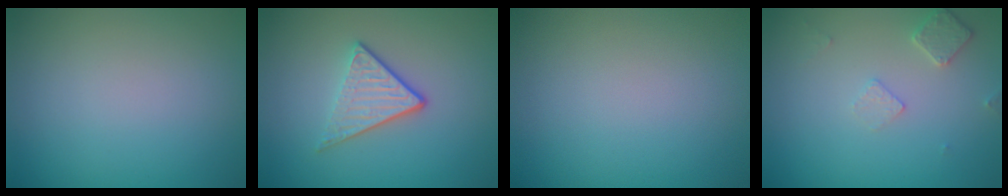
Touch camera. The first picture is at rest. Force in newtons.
{"total": 3.2, "press": 2.5, "slide": 2.1}
{"total": 0.0}
{"total": 1.8, "press": 1.8, "slide": 0.3}